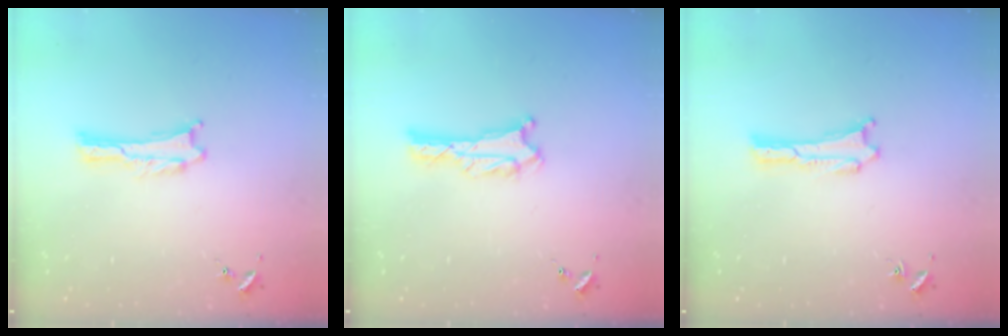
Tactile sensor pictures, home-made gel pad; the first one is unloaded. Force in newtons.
{"total": 1.4, "press": 1.4, "slide": 0.1}
{"total": 0.0}